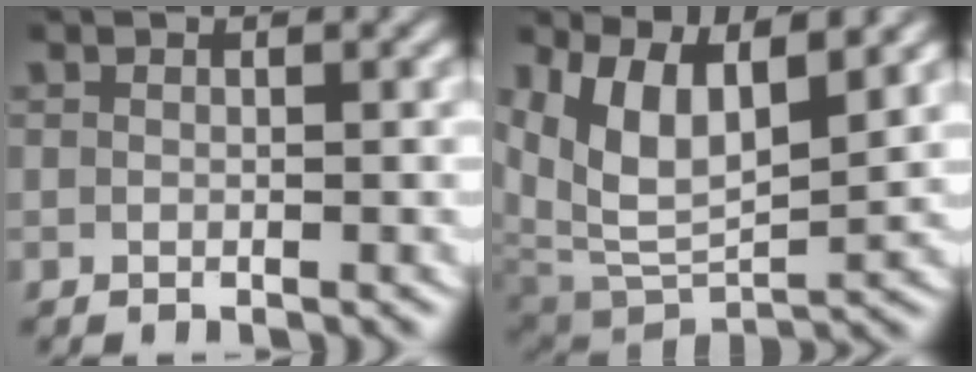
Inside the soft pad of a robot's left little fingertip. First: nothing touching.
{"total": 9.4, "force": [1.9, 6.6, 6.4], "torque": [-0.138, -0.013, 0.039]}